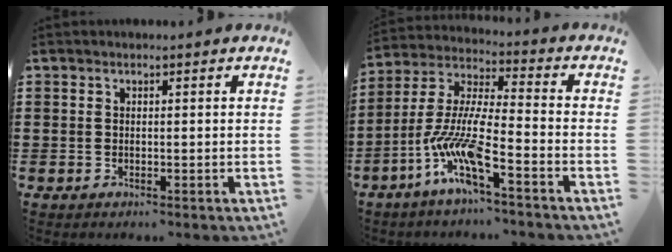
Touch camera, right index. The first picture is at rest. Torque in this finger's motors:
{"motor_torque": [2.14, 0.00, 1.05, 0.21]}